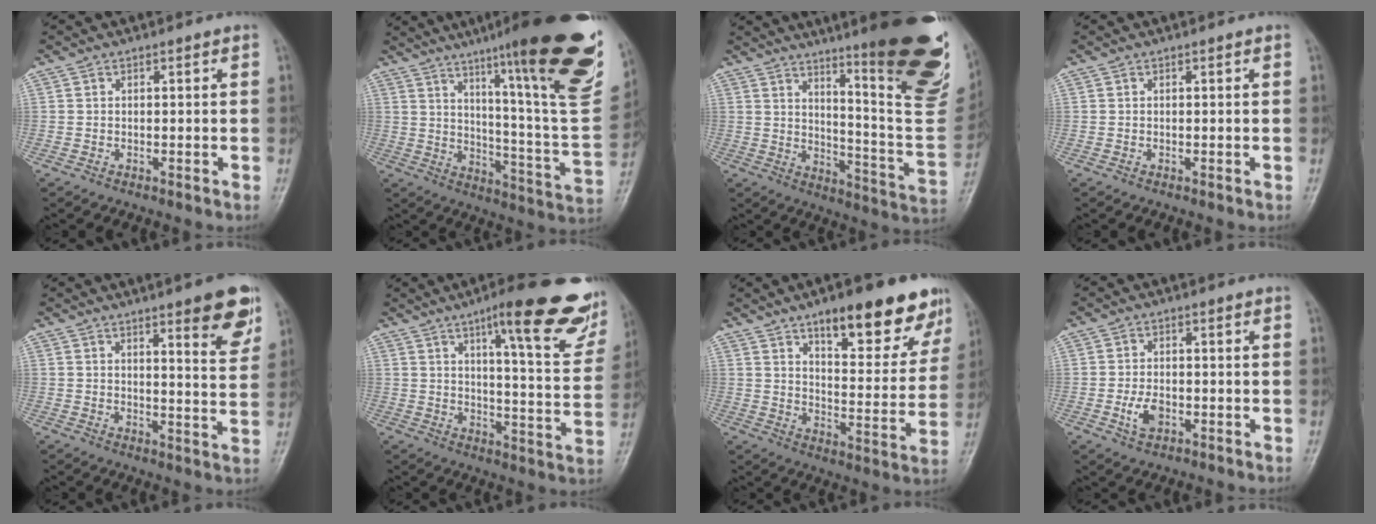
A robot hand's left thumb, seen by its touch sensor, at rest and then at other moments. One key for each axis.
{"total": 29.6, "fx": 17.5, "fy": 3.4, "fz": 23.7, "tx": -0.292, "ty": -0.075, "tz": 0.257}
{"total": 27.3, "fx": 15.2, "fy": 4.8, "fz": 22.1, "tx": -0.241, "ty": -0.080, "tz": 0.216}
{"total": 0.0}
{"total": 9.5, "fx": 5.6, "fy": 1.7, "fz": 7.5, "tx": -0.079, "ty": -0.033, "tz": 0.072}
{"total": 21.6, "fx": 13.0, "fy": 4.5, "fz": 16.6, "tx": -0.189, "ty": -0.051, "tz": 0.169}
{"total": 18.3, "fx": 11.7, "fy": 6.1, "fz": 12.7, "tx": -0.124, "ty": -0.059, "tz": 0.169}
{"total": 3.7, "fx": -1.1, "fy": 2.3, "fz": 2.7, "tx": -0.051, "ty": 0.001, "tz": -0.018}